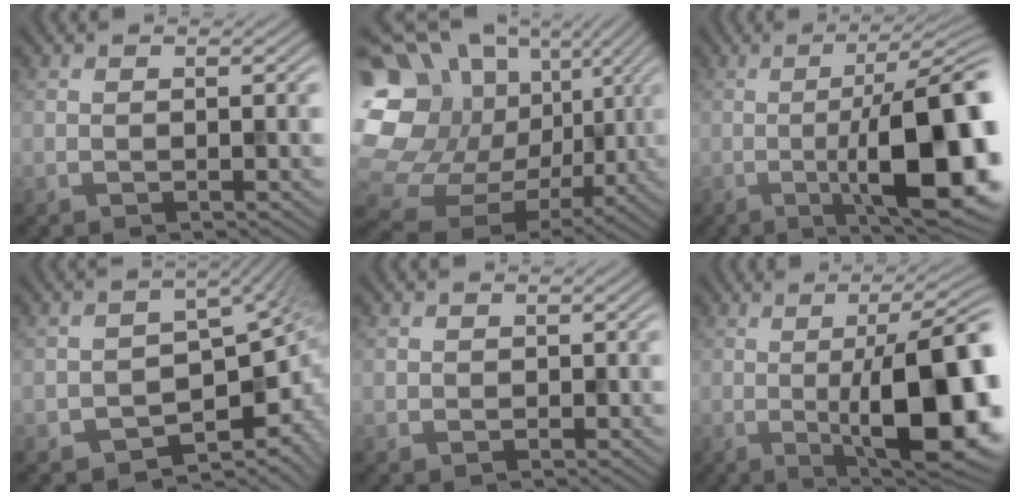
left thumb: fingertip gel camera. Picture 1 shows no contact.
{"total": 20.4, "force": [2.6, 17.4, 10.3], "torque": [-0.270, -0.008, 0.056]}
{"total": 16.2, "force": [-3.1, 4.6, 15.2], "torque": [-0.200, -0.013, -0.037]}
{"total": 8.0, "force": [-4.1, 4.8, 5.0], "torque": [-0.055, -0.027, -0.067]}
{"total": 1.0, "force": [0.1, 0.6, -0.7], "torque": [0.011, -0.006, 0.005]}
{"total": 15.6, "force": [-1.4, 4.9, 14.8], "torque": [-0.179, -0.005, -0.016]}